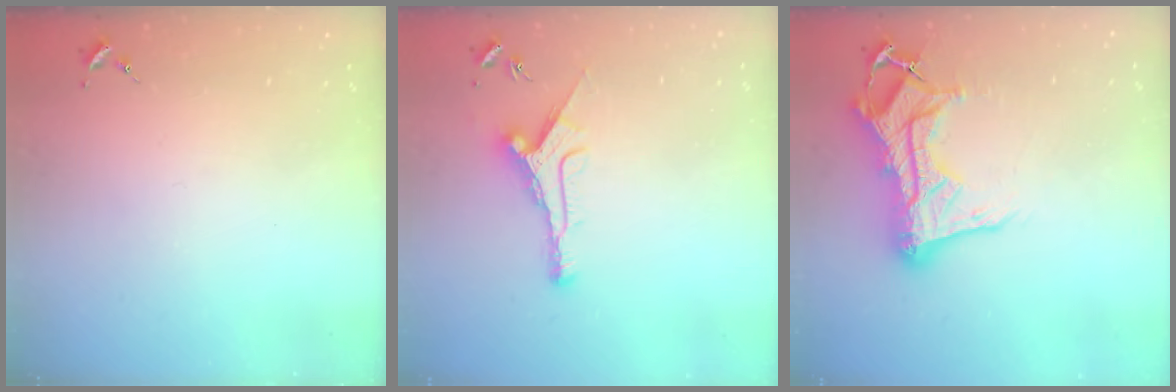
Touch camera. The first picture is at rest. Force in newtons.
{"total": 10.6, "press": 10.6, "slide": 0.3}
{"total": 18.6, "press": 18.5, "slide": 2.0}